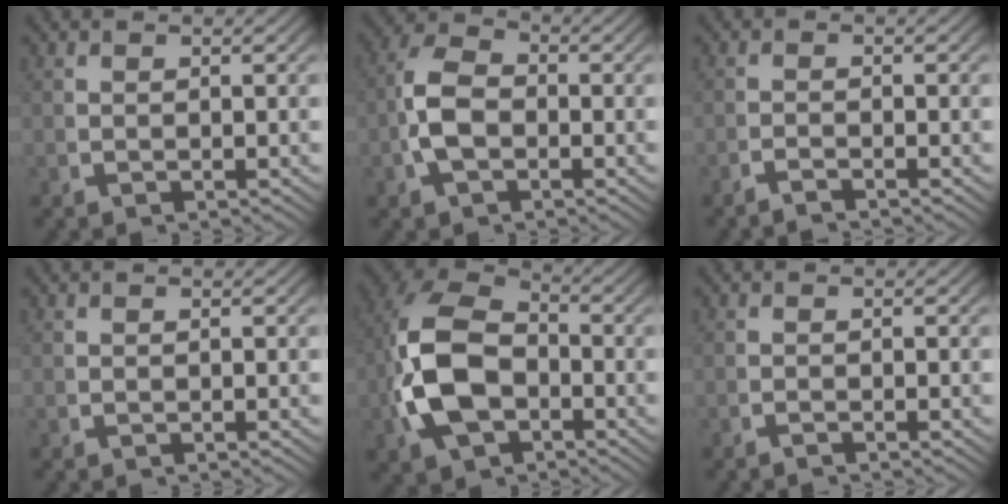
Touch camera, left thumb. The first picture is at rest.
{"total": 5.6, "force": [-0.4, 3.8, 4.0], "torque": [-0.093, -0.014, -0.002]}
{"total": 1.3, "force": [-1.3, 0.0, 0.1], "torque": [0.002, -0.002, -0.030]}
{"total": 0.8, "force": [0.2, -0.7, -0.2], "torque": [0.008, -0.003, 0.008]}
{"total": 12.1, "force": [-1.0, 8.8, 8.3], "torque": [-0.204, -0.034, -0.001]}
{"total": 0.6, "force": [-0.6, -0.1, 0.1], "torque": [0.003, 0.000, -0.015]}